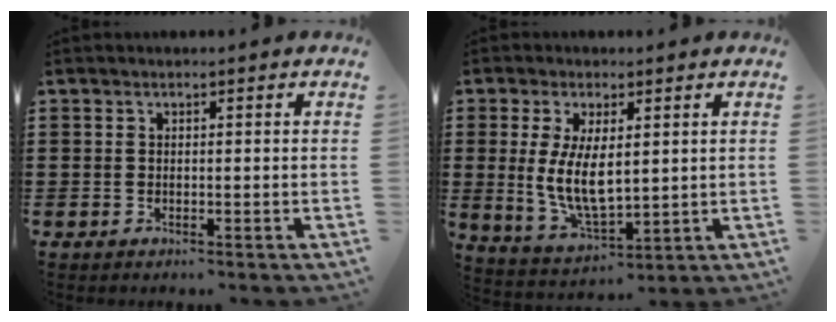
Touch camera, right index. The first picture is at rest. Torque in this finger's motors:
{"motor_torque": [1.08, 1.06, 0.27, 0.21]}